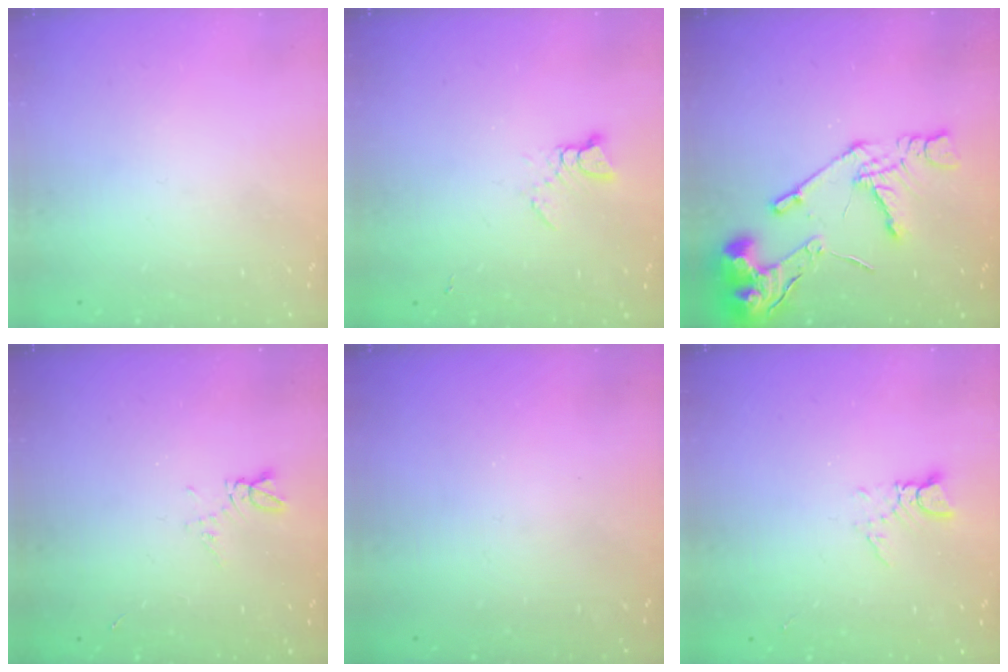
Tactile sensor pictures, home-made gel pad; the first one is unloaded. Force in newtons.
{"total": 2.5, "press": 2.5, "slide": 0.3}
{"total": 17.4, "press": 17.3, "slide": 1.8}
{"total": 5.0, "press": 4.9, "slide": 0.7}
{"total": 0.0}
{"total": 3.4, "press": 3.4, "slide": 0.2}